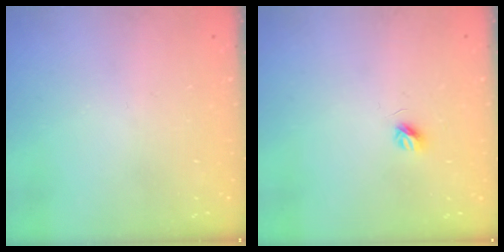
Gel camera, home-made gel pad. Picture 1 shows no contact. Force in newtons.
{"total": 3.6, "press": 3.6, "slide": 0.4}